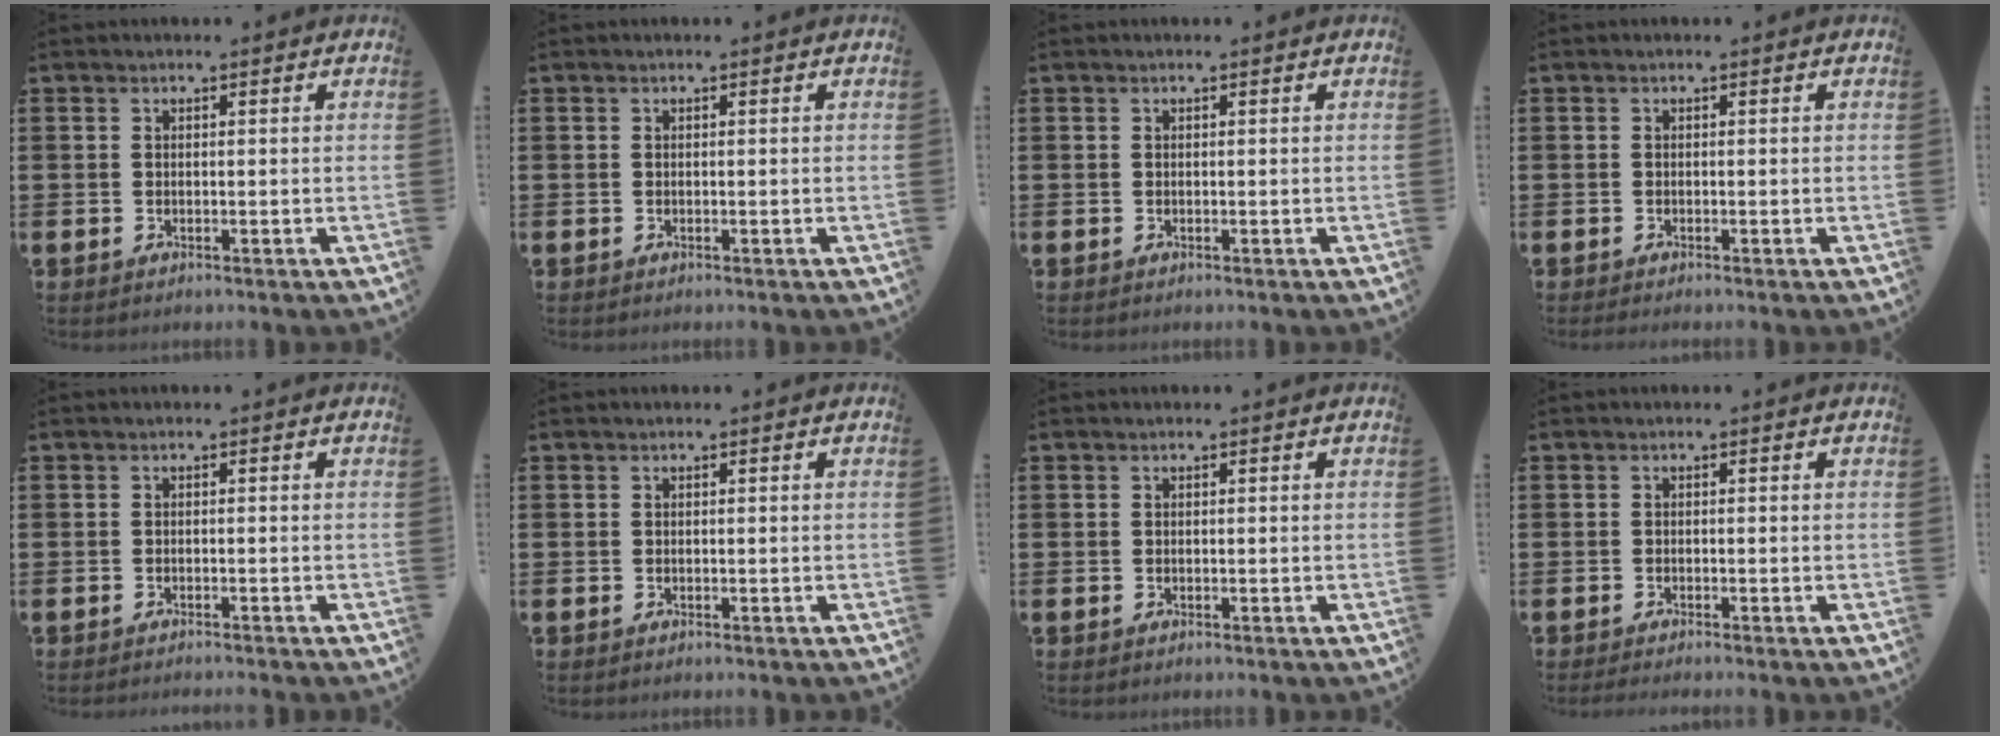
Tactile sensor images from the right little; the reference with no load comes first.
{"total": 0.0}
{"total": 0.0}
{"total": 0.0}
{"total": 0.5, "force": [-0.5, -0.2, 0.1], "torque": [0.000, -0.002, -0.011]}
{"total": 0.0}
{"total": 0.0}
{"total": 0.5, "force": [-0.5, -0.1, 0.3], "torque": [-0.002, -0.003, -0.009]}